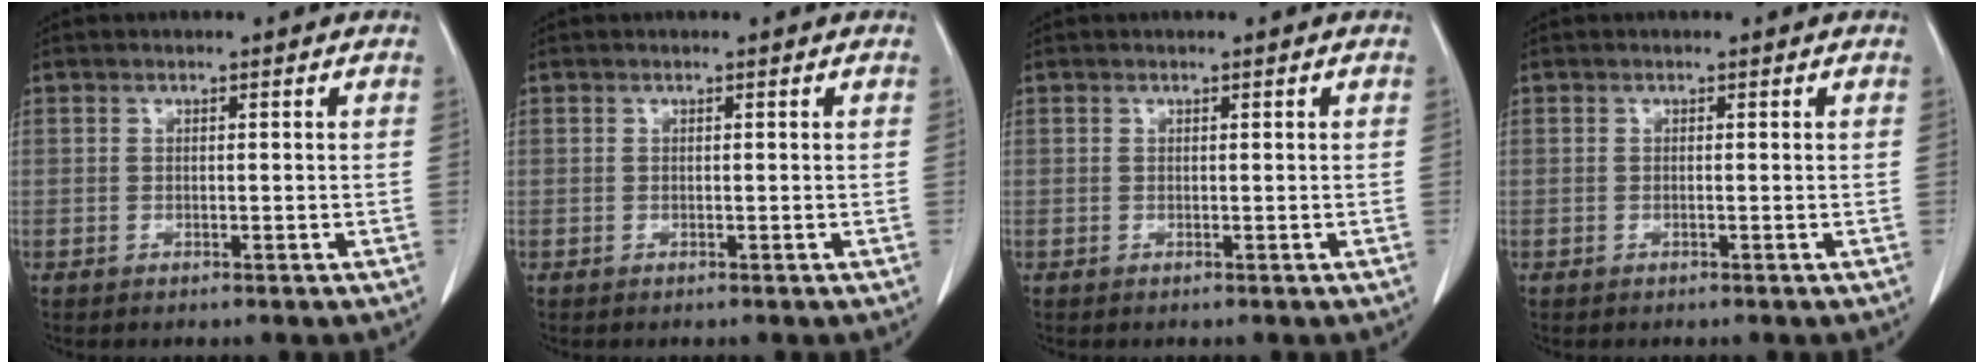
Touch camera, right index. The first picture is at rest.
{"total": 0.0}
{"total": 0.0}
{"total": 0.0}